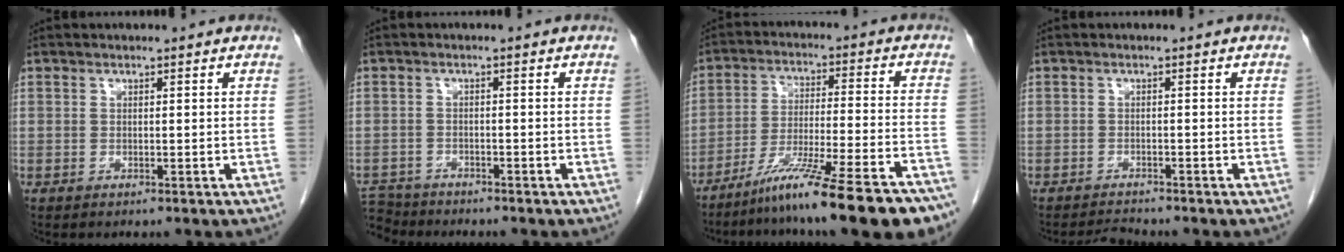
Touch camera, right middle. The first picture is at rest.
{"total": 5.5, "force": [-5.2, 1.8, 0.0], "torque": [-0.003, -0.002, -0.094]}
{"total": 19.8, "force": [-15.2, 0.7, 12.6], "torque": [-0.153, -0.012, -0.240]}
{"total": 1.9, "force": [-1.9, -0.3, -0.1], "torque": [-0.001, -0.012, -0.029]}